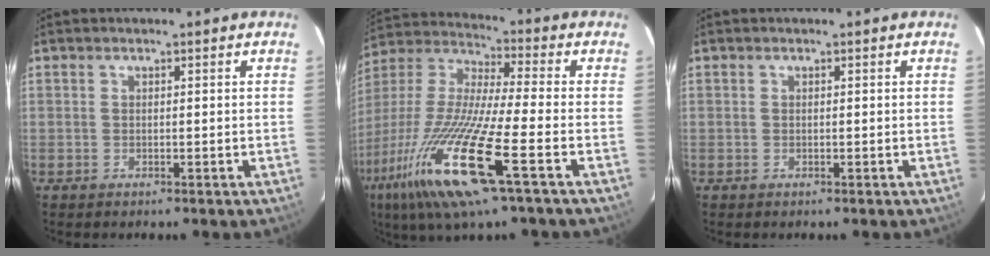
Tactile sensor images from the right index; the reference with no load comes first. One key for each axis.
{"total": 21.1, "fx": -10.4, "fy": 1.4, "fz": 18.4, "tx": -0.373, "ty": -0.051, "tz": -0.204}
{"total": 0.0}